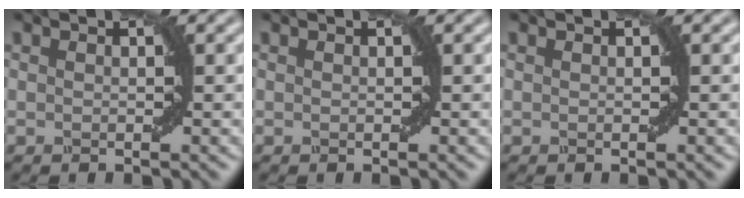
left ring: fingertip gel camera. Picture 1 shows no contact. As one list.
[{"total": 0.0}, {"total": 0.0}]